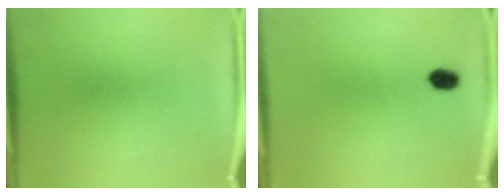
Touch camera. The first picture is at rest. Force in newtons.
{"total": 2.7}